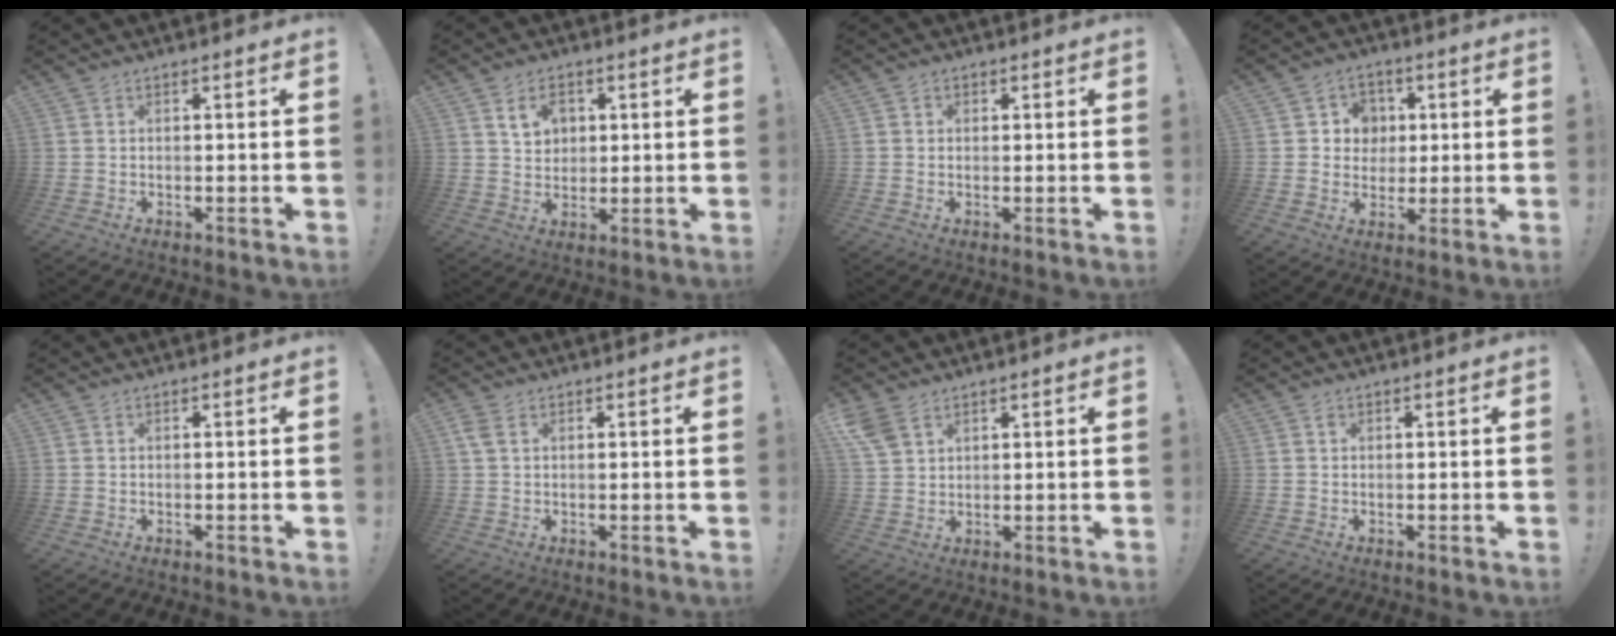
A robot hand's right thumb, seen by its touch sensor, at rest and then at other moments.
{"total": 6.8, "force": [2.7, 5.2, 3.5], "torque": [-0.047, -0.005, 0.047]}
{"total": 1.2, "force": [0.2, 1.1, 0.4], "torque": [-0.002, 0.001, 0.002]}
{"total": 7.3, "force": [1.0, 7.1, 1.4], "torque": [-0.022, -0.004, 0.022]}
{"total": 0.0}
{"total": 3.4, "force": [1.4, 2.0, 2.4], "torque": [-0.057, 0.008, 0.029]}
{"total": 6.4, "force": [3.9, 3.8, 3.4], "torque": [-0.079, -0.011, 0.079]}
{"total": 0.6, "force": [0.2, 0.5, 0.3], "torque": [-0.006, 0.002, 0.004]}